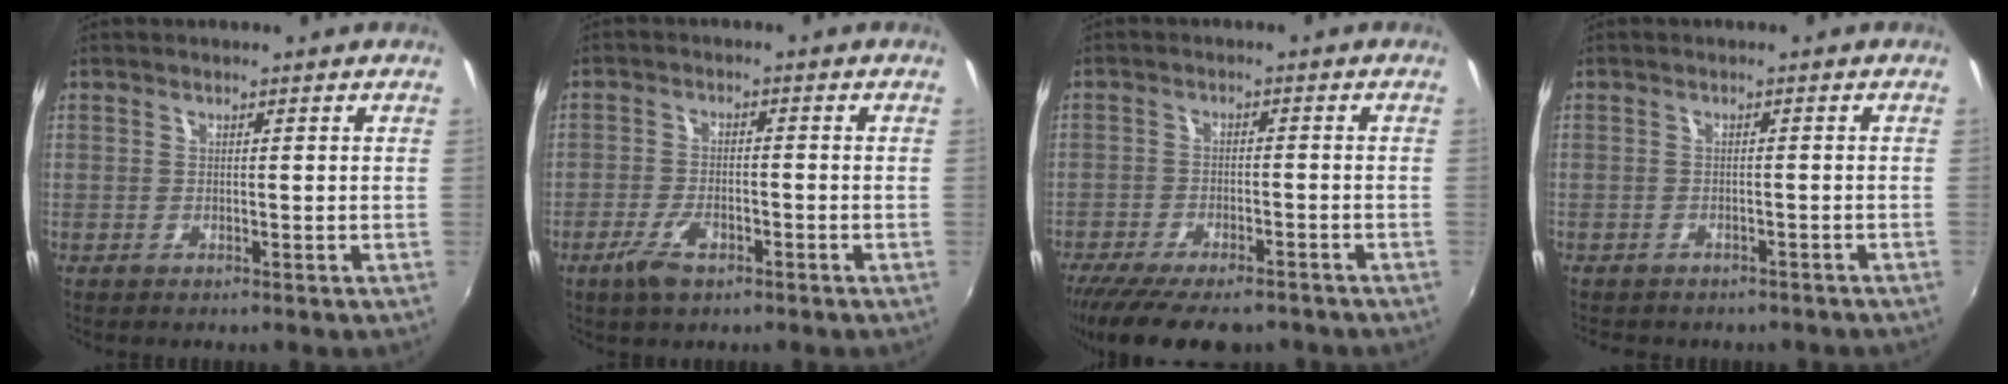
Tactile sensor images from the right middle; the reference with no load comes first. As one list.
[{"total": 5.3, "force": [-3.2, 2.2, 3.6], "torque": [-0.086, -0.007, -0.059]}, {"total": 13.5, "force": [-10.8, 4.3, 7.0], "torque": [-0.153, -0.038, -0.170]}, {"total": 4.7, "force": [-3.9, 2.0, 1.6], "torque": [-0.037, -0.014, -0.048]}]